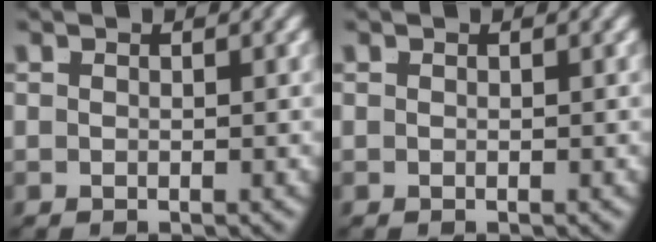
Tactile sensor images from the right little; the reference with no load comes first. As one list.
[{"total": 0.0}]